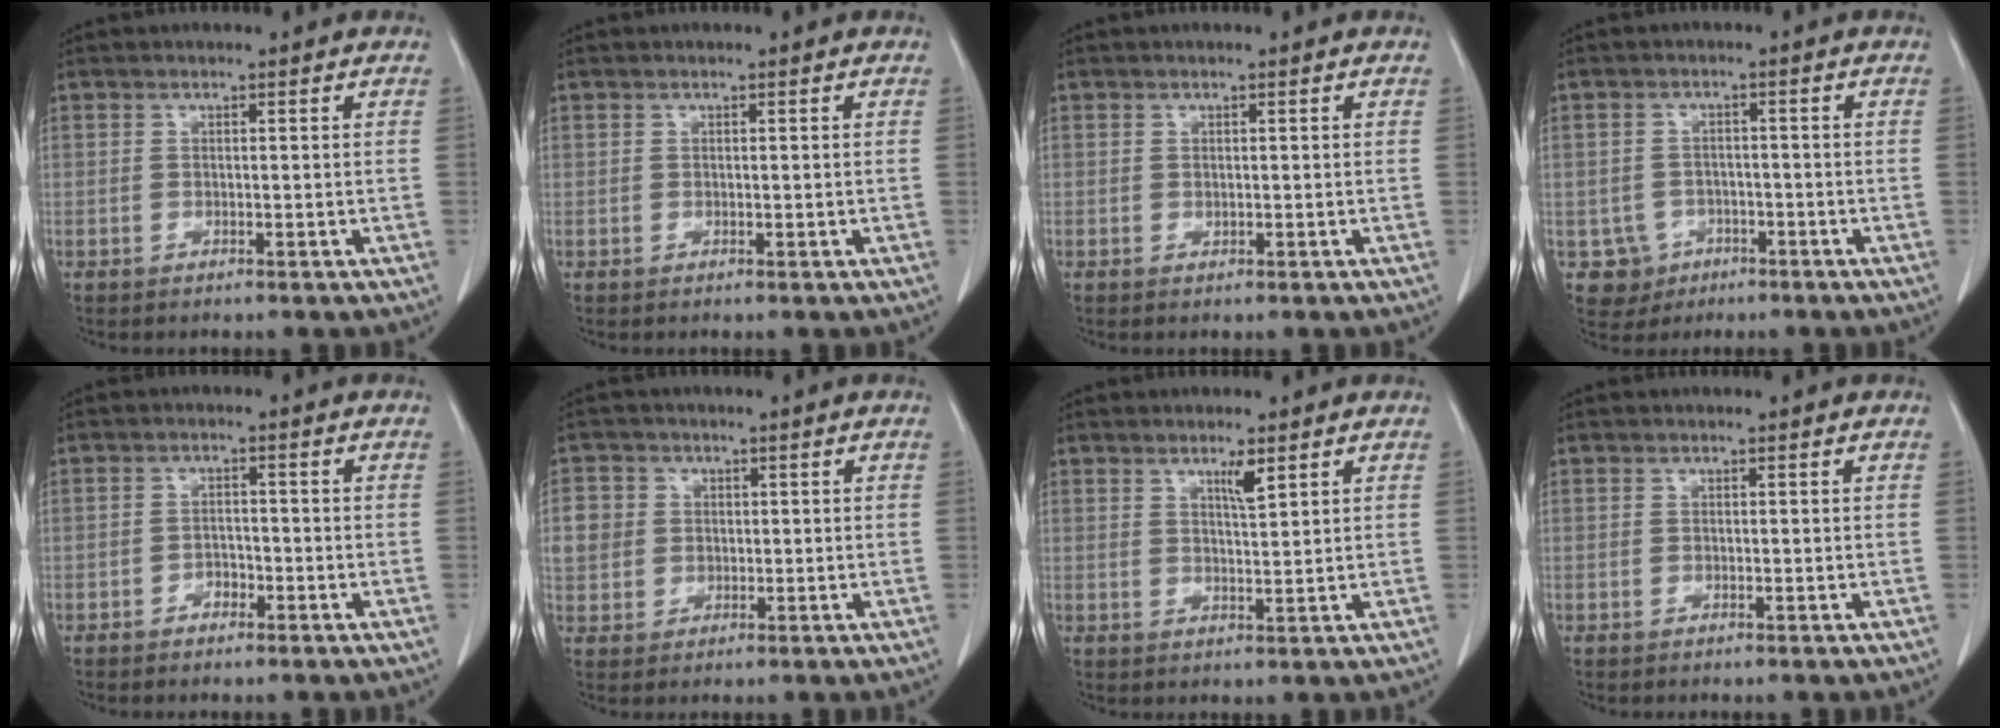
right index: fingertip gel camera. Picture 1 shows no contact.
{"total": 0.0}
{"total": 0.0}
{"total": 4.8, "force": [-1.8, 4.4, 0.1], "torque": [0.001, 0.013, -0.022]}
{"total": 1.9, "force": [-1.2, 1.1, 0.9], "torque": [-0.011, 0.006, -0.020]}
{"total": 6.4, "force": [1.2, 6.1, 1.6], "torque": [-0.035, 0.015, 0.025]}
{"total": 2.8, "force": [1.7, 0.2, 2.2], "torque": [-0.040, -0.004, 0.031]}
{"total": 0.0}